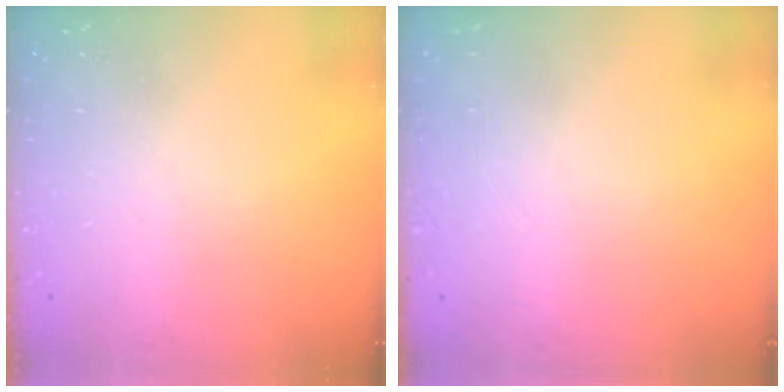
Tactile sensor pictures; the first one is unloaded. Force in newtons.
{"total": 1.6, "press": 1.6, "slide": 0.1}